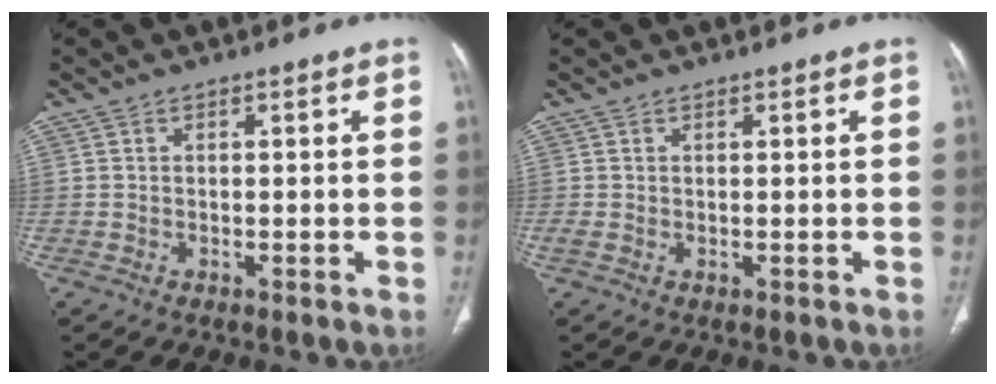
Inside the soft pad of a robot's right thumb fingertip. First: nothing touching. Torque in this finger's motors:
{"motor_torque": [2.66, 2.35, 0.39, -1.15, 0.12]}